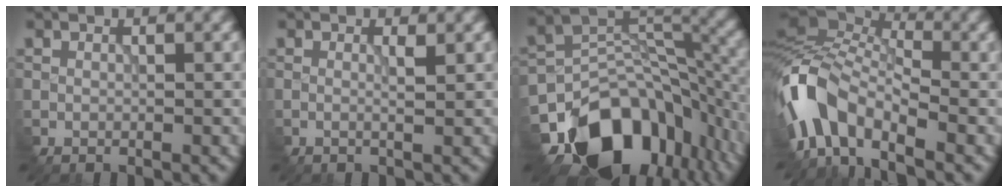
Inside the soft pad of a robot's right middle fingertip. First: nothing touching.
{"total": 0.8, "force": [0.2, 0.0, 0.8], "torque": [-0.017, 0.003, -0.002]}
{"total": 14.4, "force": [-8.4, 9.3, 7.0], "torque": [-0.126, -0.010, -0.132]}
{"total": 9.2, "force": [-4.0, 4.5, 6.9], "torque": [-0.128, 0.019, -0.095]}